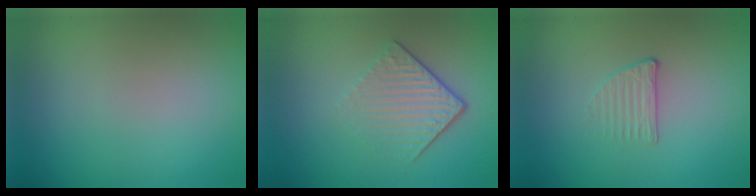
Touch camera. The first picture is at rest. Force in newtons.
{"total": 4.3, "press": 2.9, "slide": 3.2}
{"total": 1.3, "press": 0.8, "slide": 1.0}